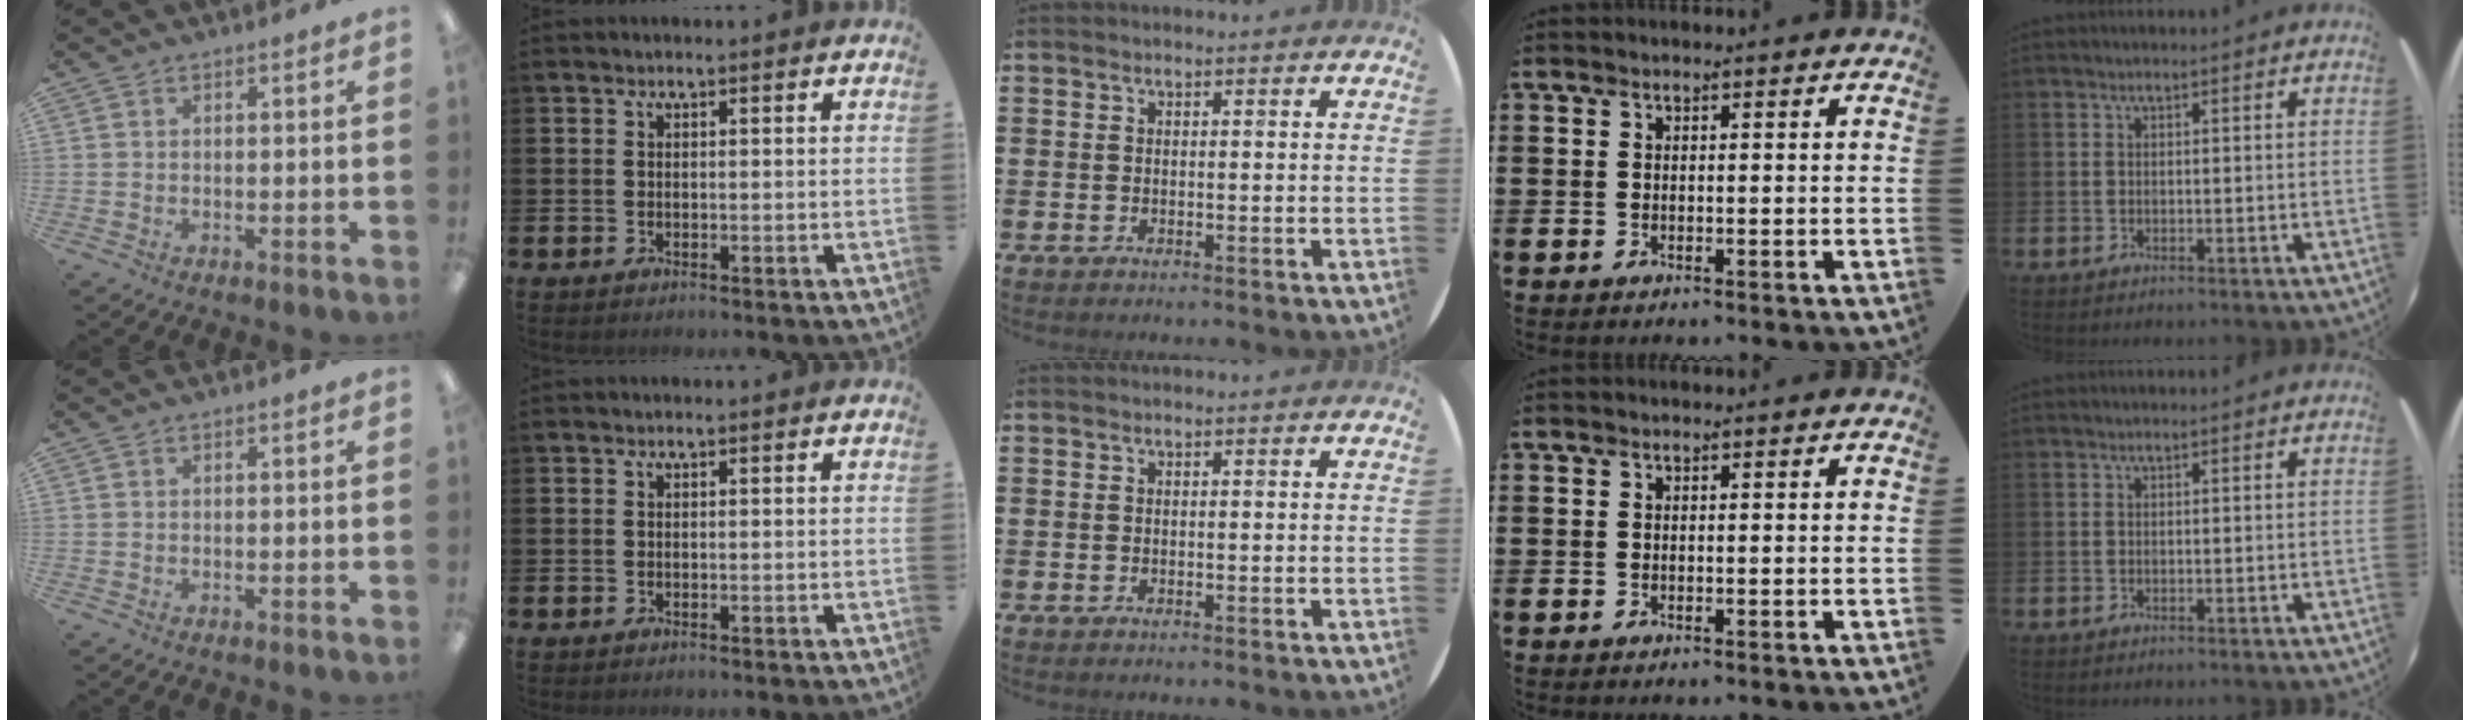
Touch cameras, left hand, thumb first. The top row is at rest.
{}